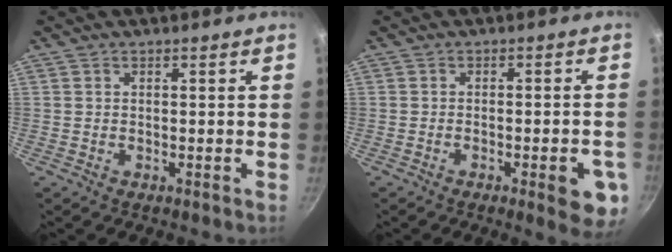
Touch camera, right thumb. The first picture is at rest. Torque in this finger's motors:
{"motor_torque": [0.94, 1.18, 0.16, -0.25, 0.01]}